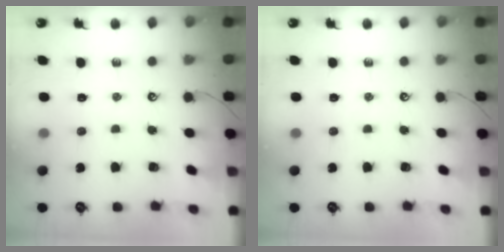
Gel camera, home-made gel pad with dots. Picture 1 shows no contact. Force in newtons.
{"total": 0.0}